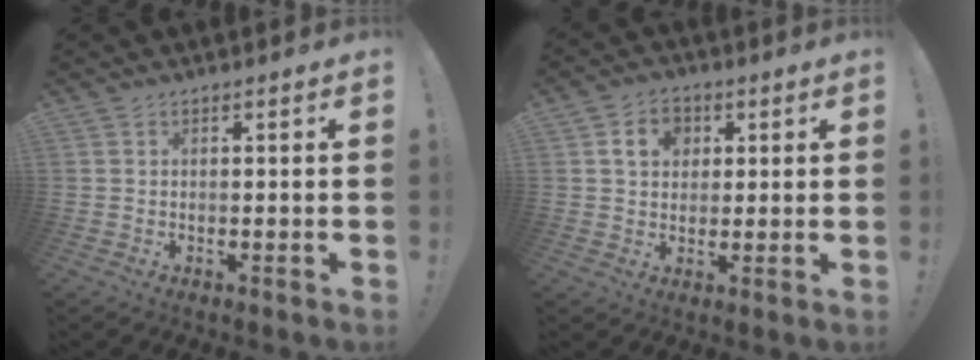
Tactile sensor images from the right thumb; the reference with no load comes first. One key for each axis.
{"total": 8.2, "fx": 2.7, "fy": 6.5, "fz": 4.1, "tx": -0.054, "ty": 0.001, "tz": 0.050}